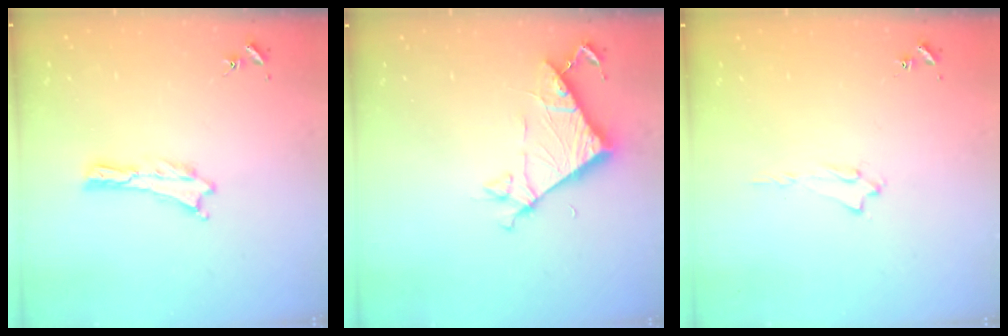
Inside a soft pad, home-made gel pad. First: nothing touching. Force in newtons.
{"total": 7.2, "press": 7.2, "slide": 0.4}
{"total": 1.7, "press": 1.6, "slide": 0.2}